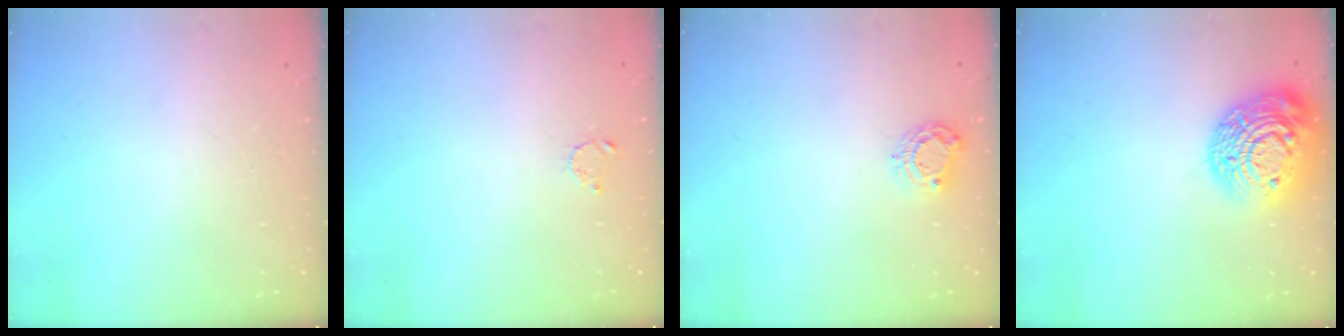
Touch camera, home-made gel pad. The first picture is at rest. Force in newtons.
{"total": 2.2, "press": 2.2, "slide": 0.3}
{"total": 5.9, "press": 5.9, "slide": 0.3}
{"total": 21.4, "press": 21.3, "slide": 1.4}